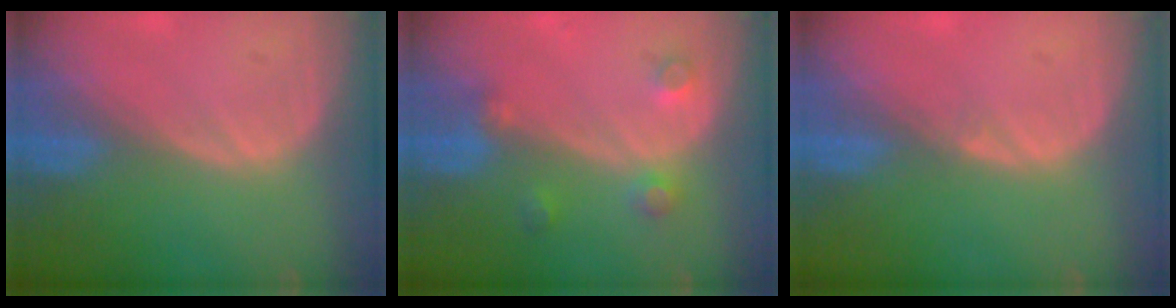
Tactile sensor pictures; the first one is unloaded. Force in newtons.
{"total": 3.5, "press": 3.3, "slide": 1.3}
{"total": 0.6, "press": 0.4, "slide": 0.5}